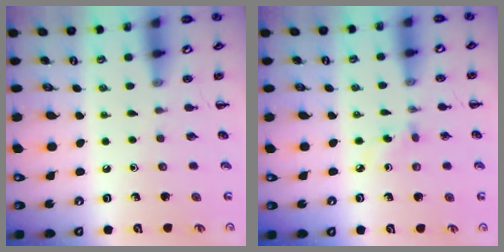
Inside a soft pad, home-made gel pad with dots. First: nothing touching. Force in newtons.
{"total": 3.8, "press": 3.4, "slide": 1.5}